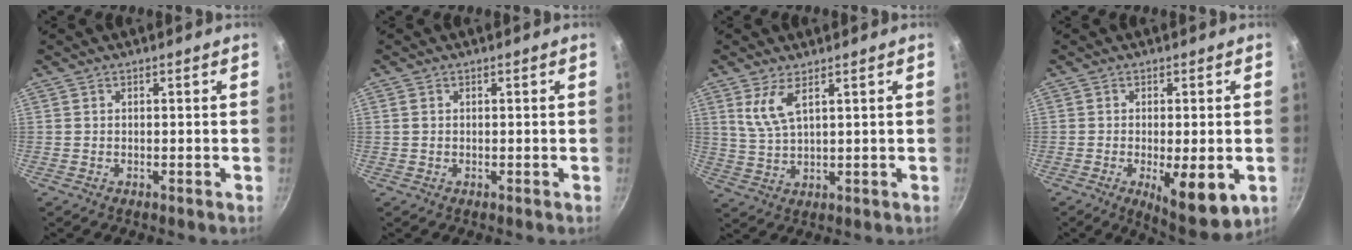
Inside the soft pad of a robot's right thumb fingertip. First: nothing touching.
{"total": 1.0, "force": [0.2, 0.7, 0.7], "torque": [-0.017, 0.001, 0.007]}
{"total": 5.4, "force": [2.7, 1.7, 4.4], "torque": [-0.097, -0.012, 0.067]}
{"total": 10.5, "force": [-3.0, 3.5, 9.4], "torque": [-0.131, -0.020, -0.036]}